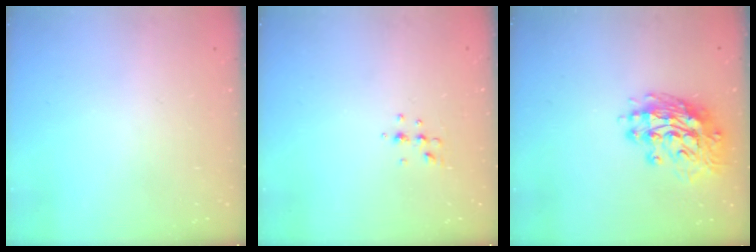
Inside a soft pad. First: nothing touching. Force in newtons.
{"total": 4.7, "press": 4.5, "slide": 1.3}
{"total": 13.6, "press": 13.6, "slide": 1.5}